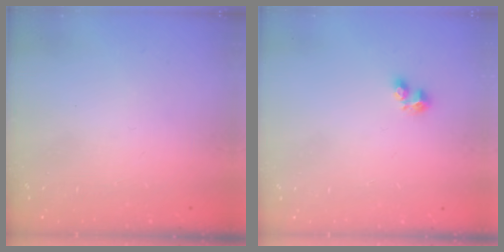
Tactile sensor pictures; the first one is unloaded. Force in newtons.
{"total": 3.3, "press": 3.3, "slide": 0.3}